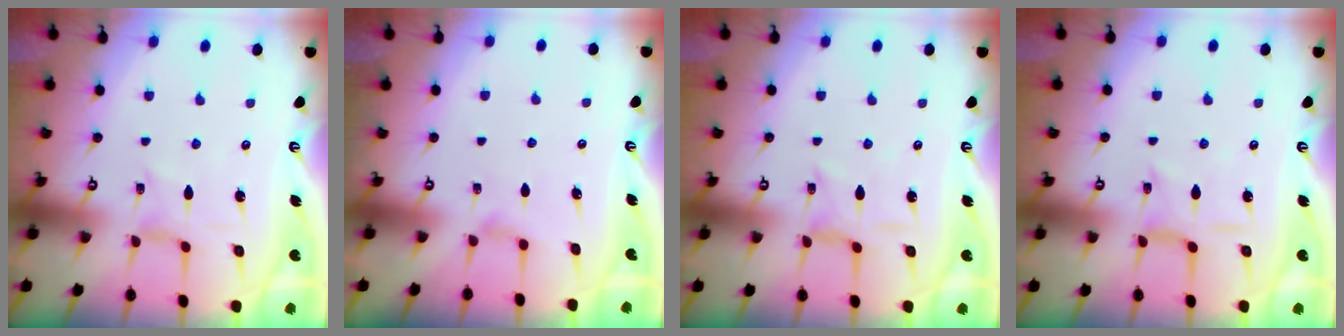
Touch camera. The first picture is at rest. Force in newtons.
{"total": 2.9, "press": 2.9, "slide": 0.5}
{"total": 1.7, "press": 1.6, "slide": 0.3}
{"total": 2.3, "press": 2.3, "slide": 0.2}